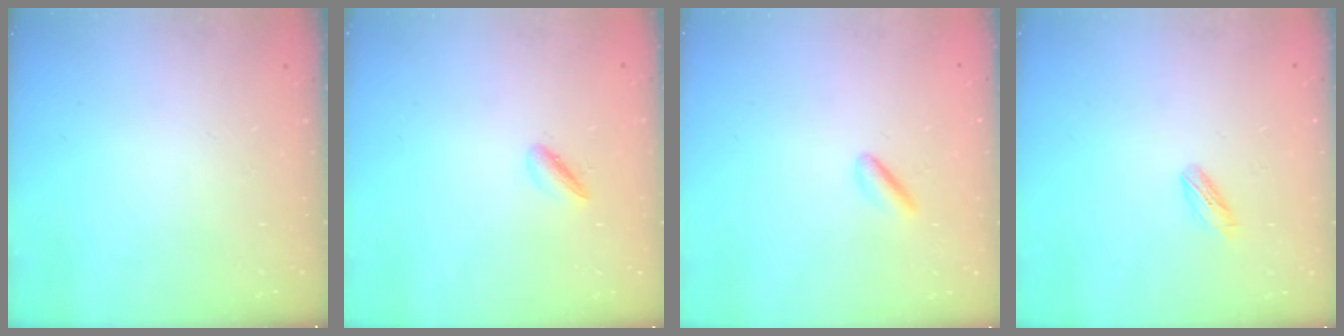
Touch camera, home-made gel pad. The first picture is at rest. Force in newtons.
{"total": 2.8, "press": 2.8, "slide": 0.6}
{"total": 1.8, "press": 1.6, "slide": 0.8}
{"total": 3.6, "press": 3.4, "slide": 1.0}